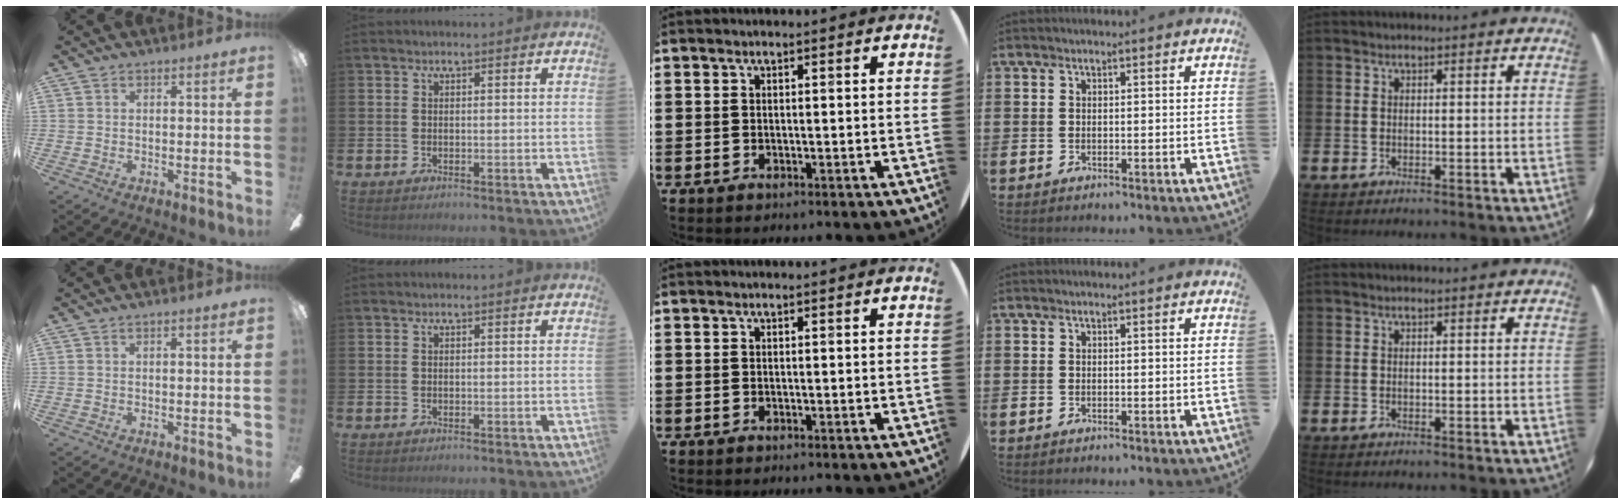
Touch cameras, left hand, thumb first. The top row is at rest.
{}